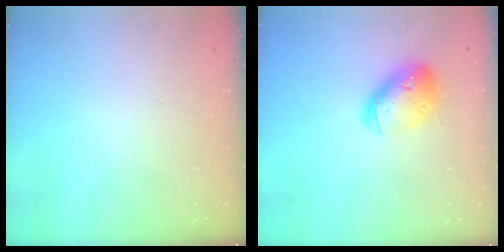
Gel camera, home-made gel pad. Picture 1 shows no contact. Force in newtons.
{"total": 13.6, "press": 13.4, "slide": 2.1}